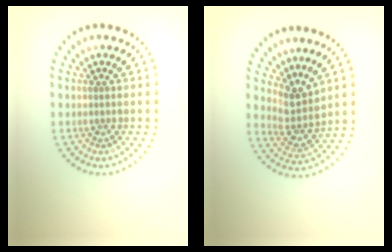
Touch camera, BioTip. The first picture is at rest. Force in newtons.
{"total": 3.1, "press": 2.4, "slide": 1.9}